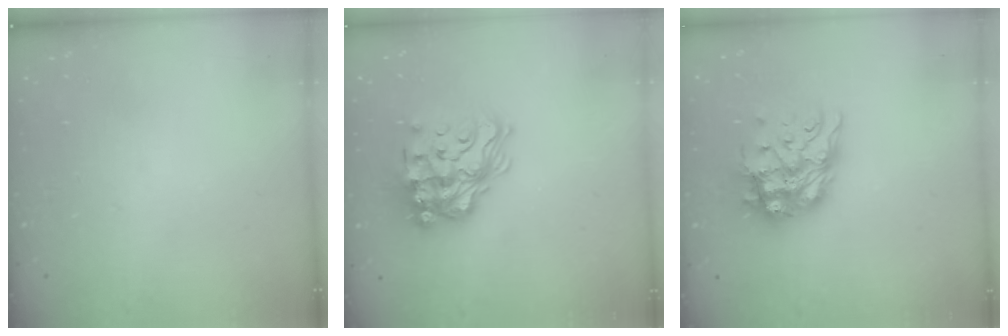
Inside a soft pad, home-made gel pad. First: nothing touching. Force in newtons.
{"total": 18.8, "press": 18.6, "slide": 2.1}
{"total": 13.0, "press": 12.9, "slide": 1.5}